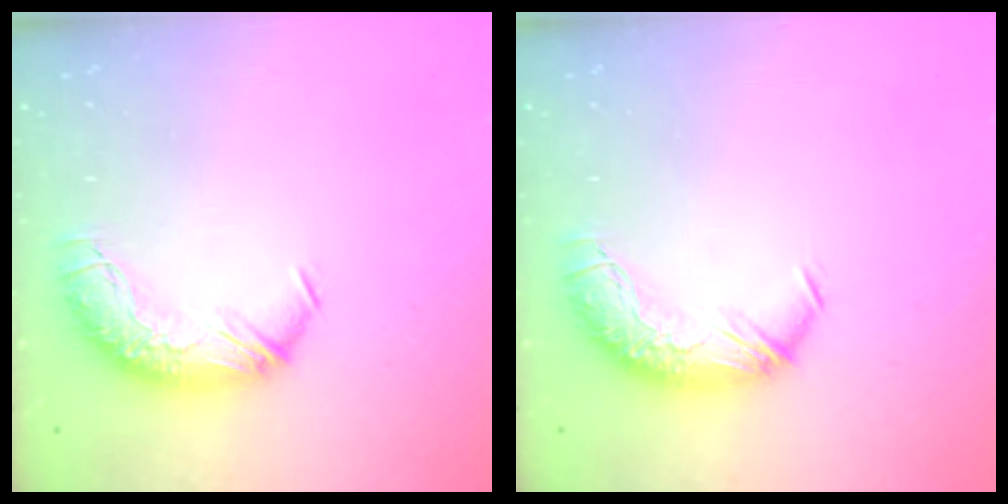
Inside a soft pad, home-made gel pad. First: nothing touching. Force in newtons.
{"total": 0.0}